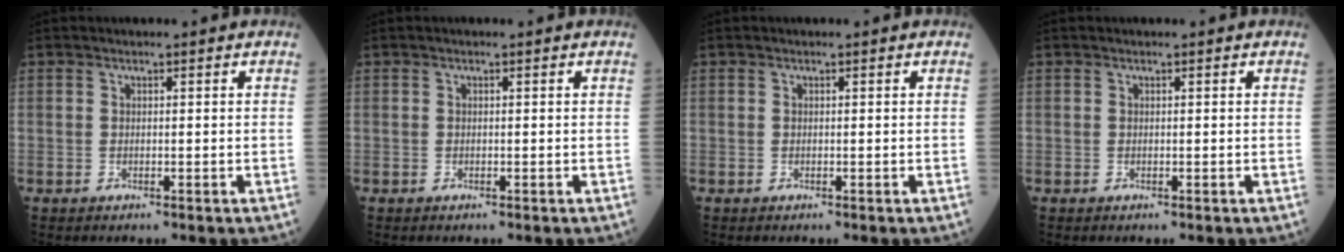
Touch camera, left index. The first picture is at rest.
{"total": 0.0}
{"total": 0.0}
{"total": 0.0}